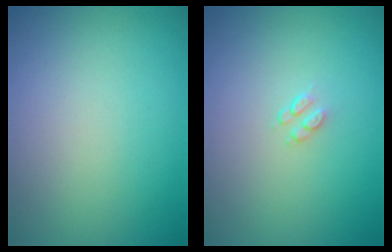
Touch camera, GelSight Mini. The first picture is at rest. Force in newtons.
{"total": 0.9, "press": 0.6, "slide": 0.7}